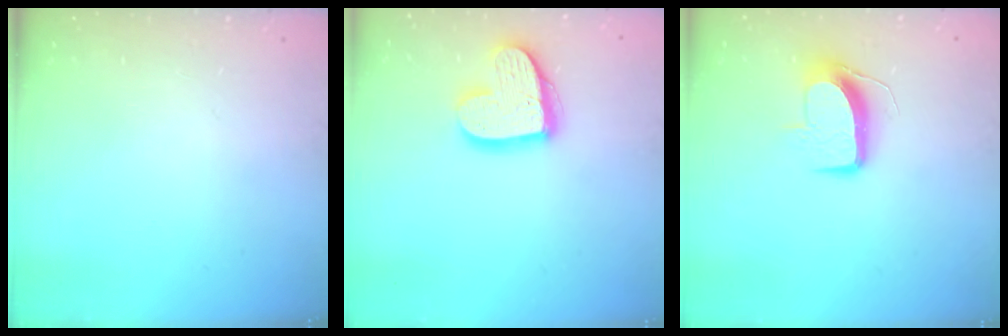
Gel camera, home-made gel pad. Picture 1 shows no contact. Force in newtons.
{"total": 16.6, "press": 16.6, "slide": 1.4}
{"total": 9.6, "press": 9.6, "slide": 0.2}